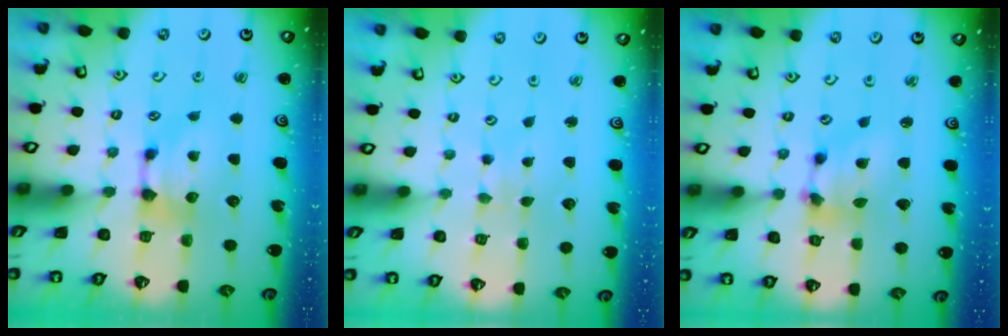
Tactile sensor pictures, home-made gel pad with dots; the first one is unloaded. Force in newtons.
{"total": 2.9, "press": 2.9, "slide": 0.4}
{"total": 3.6, "press": 3.2, "slide": 1.4}